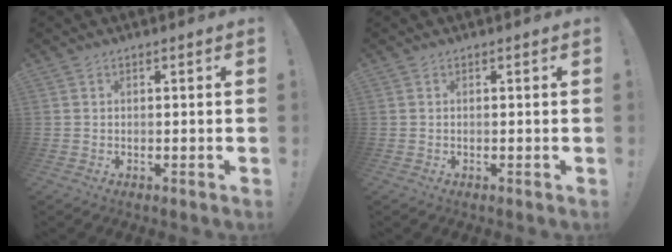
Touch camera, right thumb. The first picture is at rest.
{"total": 0.0}